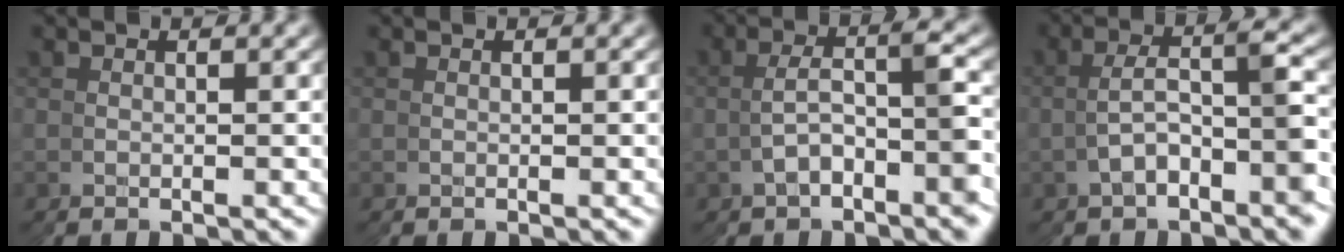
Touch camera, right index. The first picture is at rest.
{"total": 0.0}
{"total": 4.0, "force": [-1.3, 2.0, 3.3], "torque": [-0.061, 0.010, -0.021]}
{"total": 4.6, "force": [-1.4, 2.4, 3.6], "torque": [-0.064, 0.012, -0.025]}